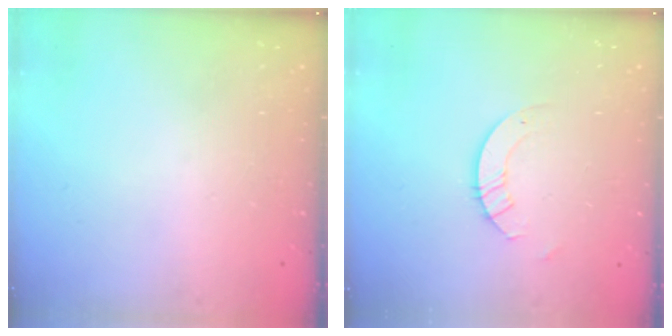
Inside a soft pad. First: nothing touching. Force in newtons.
{"total": 2.6, "press": 2.6, "slide": 0.2}